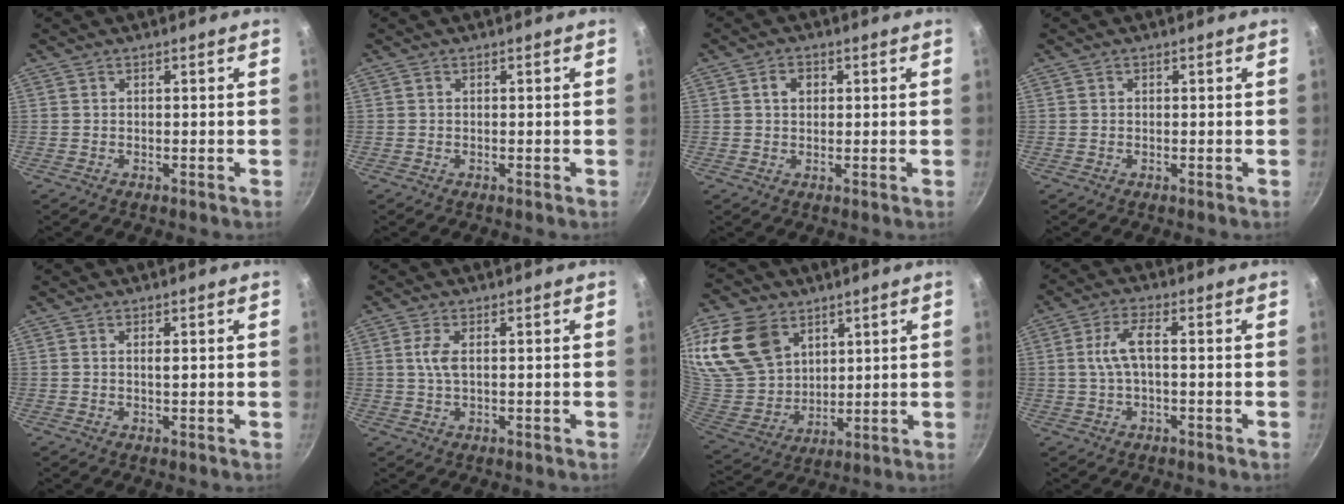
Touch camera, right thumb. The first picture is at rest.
{"total": 0.0}
{"total": 2.9, "force": [0.7, 2.3, 1.7], "torque": [-0.015, 0.003, 0.009]}
{"total": 0.0}
{"total": 0.8, "force": [0.3, 0.1, 0.8], "torque": [-0.012, -0.002, 0.004]}
{"total": 3.2, "force": [0.5, 1.2, 2.9], "torque": [-0.067, 0.002, 0.011]}
{"total": 20.6, "force": [10.0, 14.5, 10.6], "torque": [-0.203, -0.033, 0.205]}
{"total": 5.7, "force": [0.0, 2.2, 5.3], "torque": [-0.117, 0.018, -0.003]}